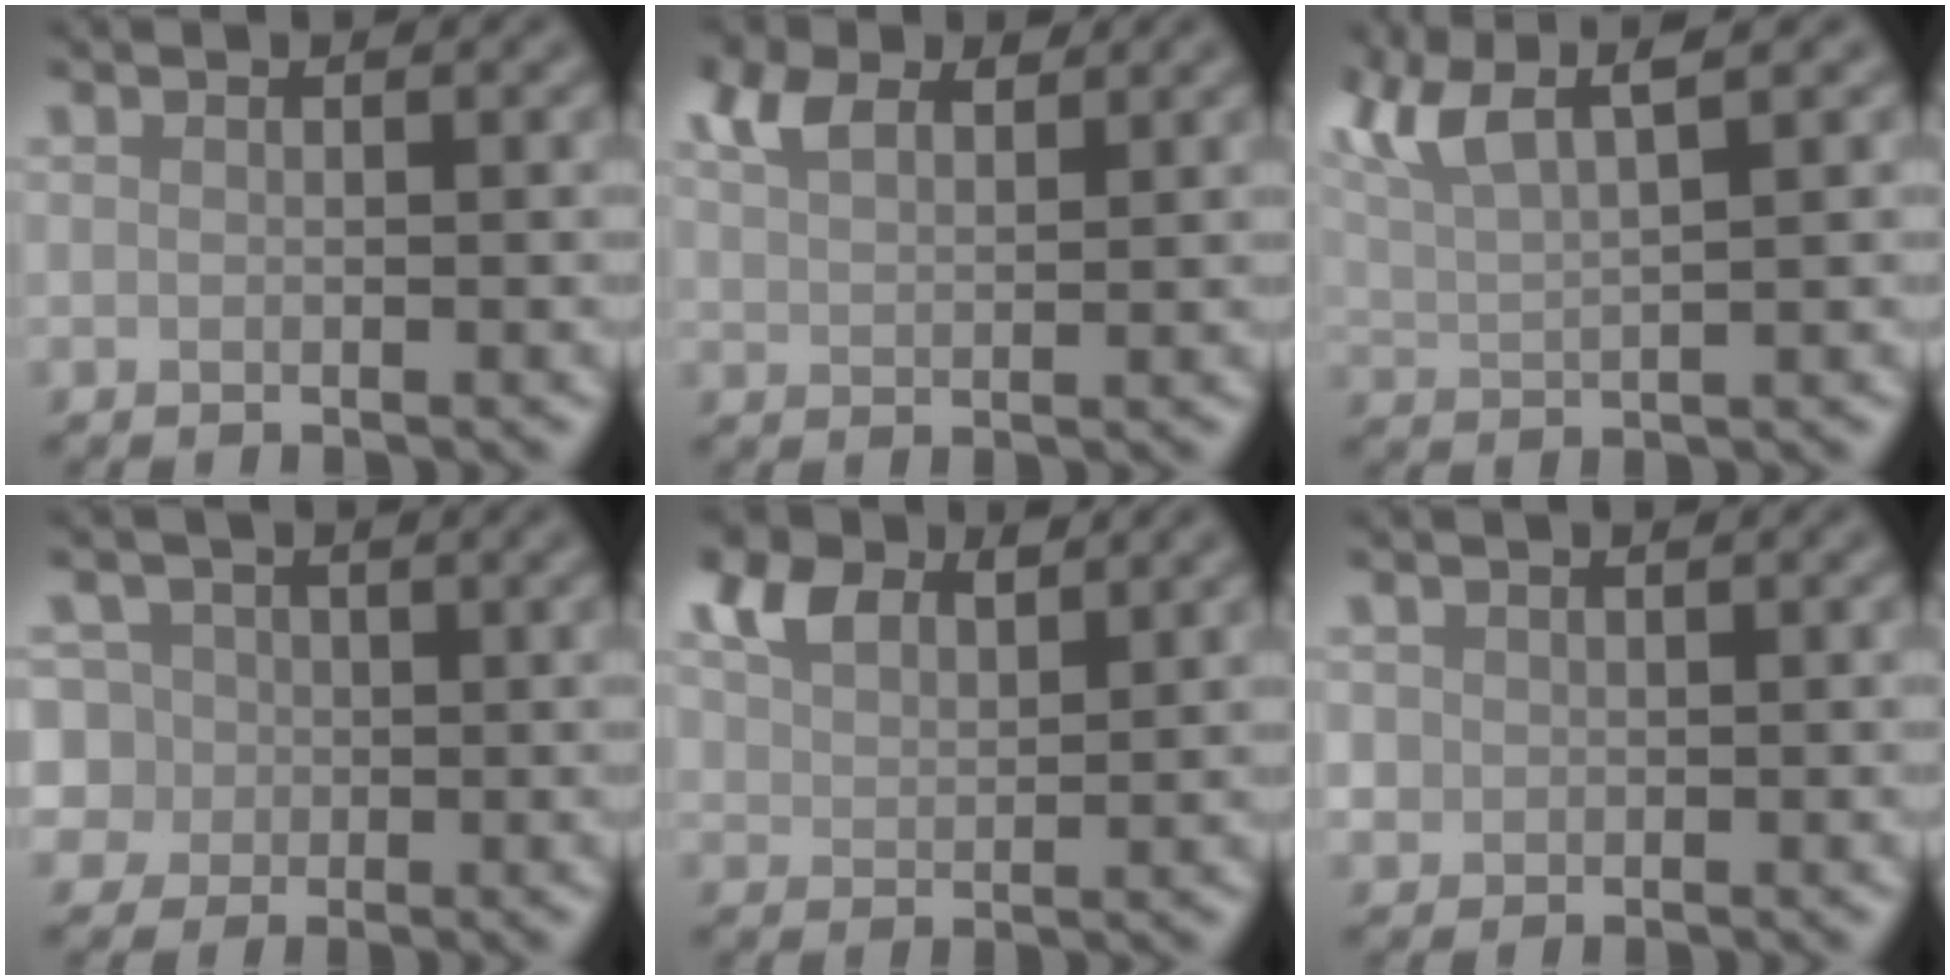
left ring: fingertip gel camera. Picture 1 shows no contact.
{"total": 3.7, "force": [2.3, 2.0, 2.0], "torque": [-0.052, 0.007, 0.046]}
{"total": 6.8, "force": [4.3, 2.1, 4.9], "torque": [-0.089, 0.026, 0.075]}
{"total": 7.2, "force": [2.1, 6.4, 2.7], "torque": [-0.043, 0.040, -0.001]}
{"total": 4.8, "force": [2.9, 2.9, 2.5], "torque": [-0.058, 0.006, 0.058]}
{"total": 1.2, "force": [0.2, 1.2, 0.1], "torque": [0.001, -0.004, 0.003]}